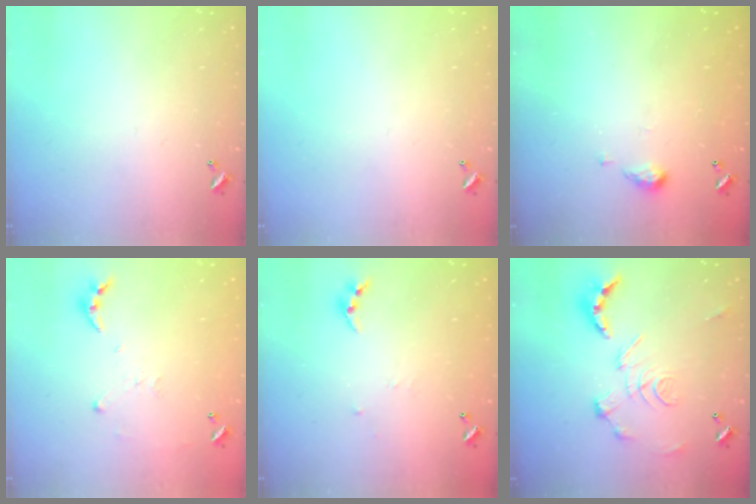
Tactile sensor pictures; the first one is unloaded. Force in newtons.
{"total": 0.0}
{"total": 3.1, "press": 3.1, "slide": 0.6}
{"total": 5.8, "press": 5.8, "slide": 0.6}
{"total": 4.7, "press": 4.7, "slide": 0.4}
{"total": 2.9, "press": 2.3, "slide": 1.7}